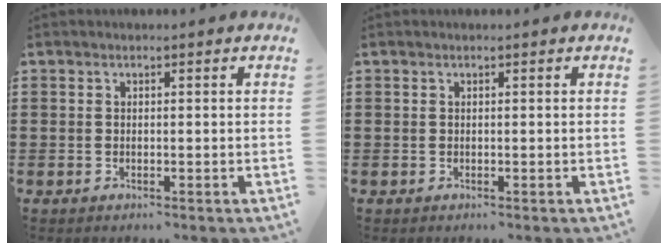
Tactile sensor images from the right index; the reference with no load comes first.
{"total": 0.0}